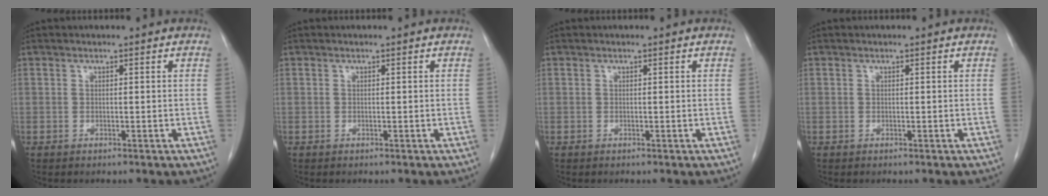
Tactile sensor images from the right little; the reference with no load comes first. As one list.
[{"total": 0.0}, {"total": 0.0}, {"total": 0.0}]